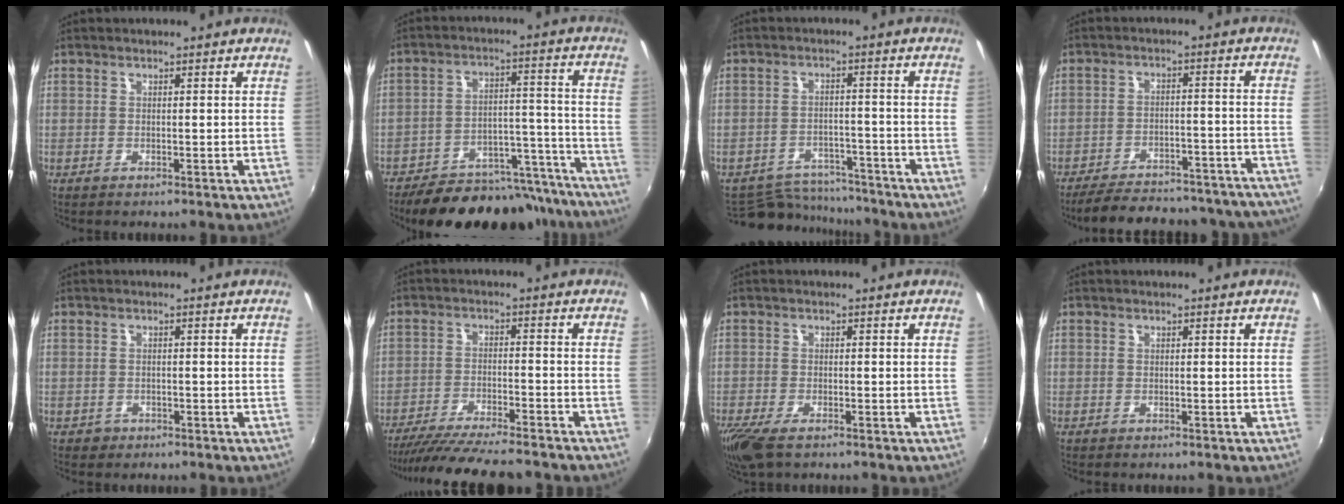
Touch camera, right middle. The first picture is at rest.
{"total": 24.0, "force": [-20.7, 8.8, 8.4], "torque": [-0.140, 0.038, -0.258]}
{"total": 10.6, "force": [-9.8, 3.6, 1.6], "torque": [-0.050, 0.015, -0.140]}
{"total": 25.9, "force": [-23.2, 7.1, 8.8], "torque": [-0.155, 0.024, -0.278]}
{"total": 1.7, "force": [-0.8, 1.5, 0.4], "torque": [-0.009, -0.003, -0.011]}
{"total": 15.2, "force": [-13.4, 1.7, 6.9], "torque": [-0.140, -0.028, -0.212]}
{"total": 5.9, "force": [-4.1, 1.9, 3.8], "torque": [-0.093, -0.026, -0.078]}
{"total": 0.0}